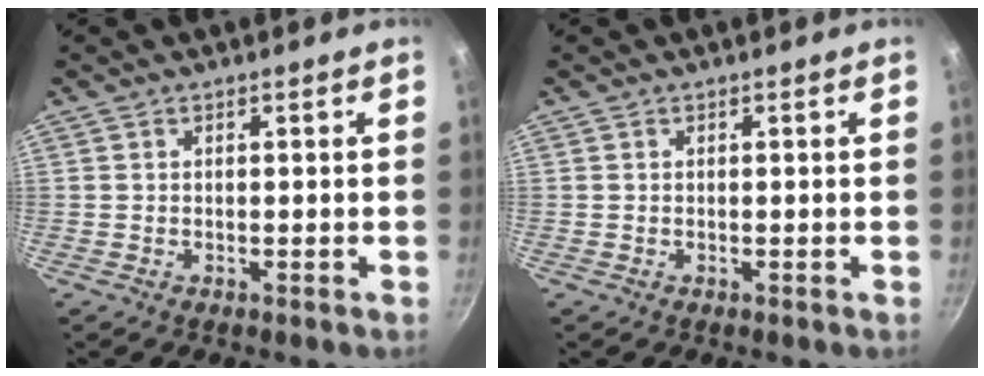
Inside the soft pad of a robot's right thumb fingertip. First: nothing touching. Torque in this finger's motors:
{"motor_torque": [0.00, 0.00, -0.01, 0.01, 0.00]}